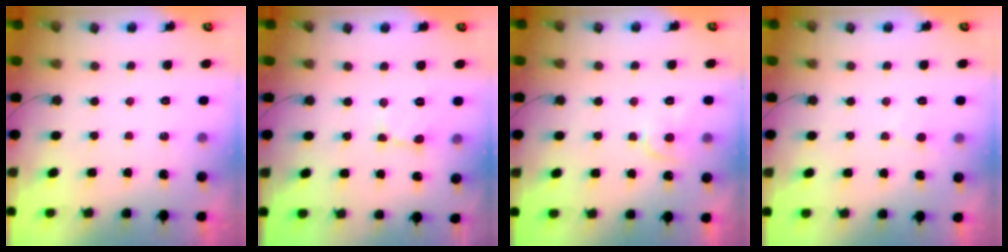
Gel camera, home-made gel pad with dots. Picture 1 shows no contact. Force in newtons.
{"total": 1.8, "press": 1.7, "slide": 0.2}
{"total": 7.6, "press": 7.6, "slide": 0.8}
{"total": 4.1, "press": 4.1, "slide": 0.5}